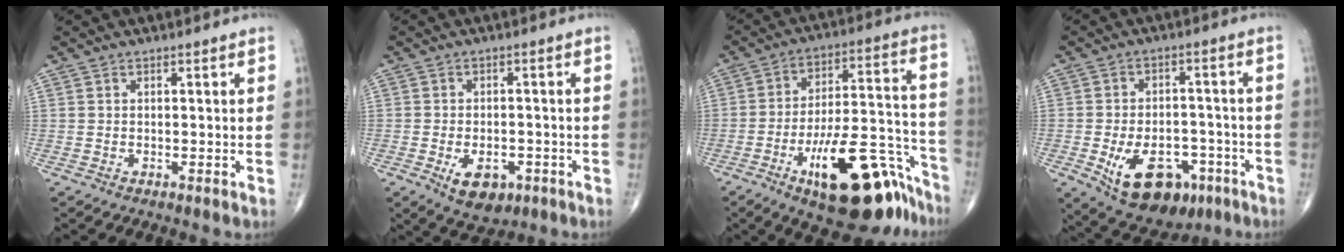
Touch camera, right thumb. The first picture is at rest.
{"total": 7.4, "force": [-3.0, 4.5, 5.1], "torque": [-0.067, 0.007, -0.034]}
{"total": 22.6, "force": [-13.4, 8.2, 16.3], "torque": [-0.188, 0.099, -0.200]}
{"total": 15.3, "force": [-6.6, 9.2, 10.3], "torque": [-0.135, 0.025, -0.086]}